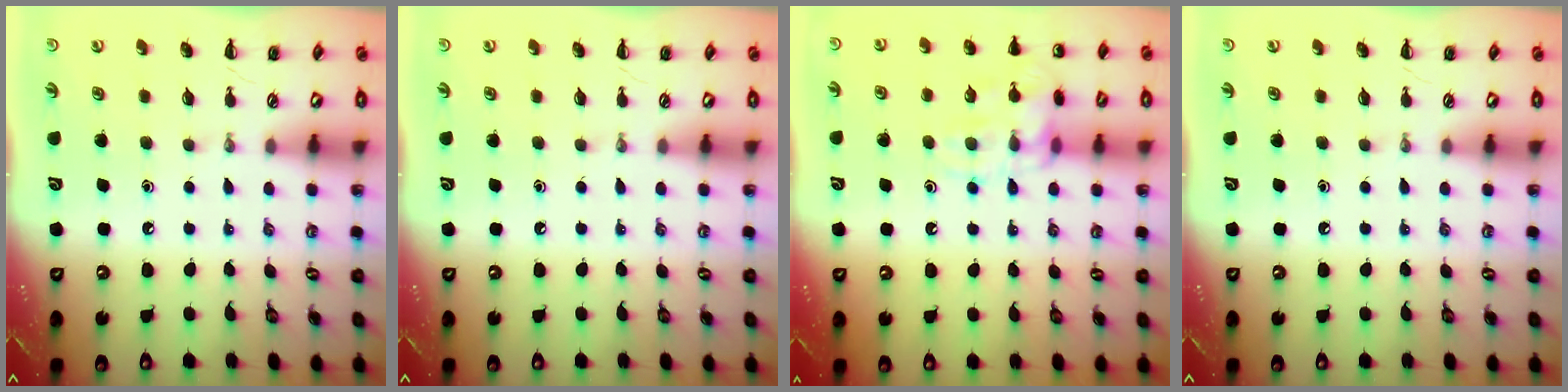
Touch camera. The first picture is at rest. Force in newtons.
{"total": 0.0}
{"total": 13.7, "press": 13.6, "slide": 1.4}
{"total": 0.0}